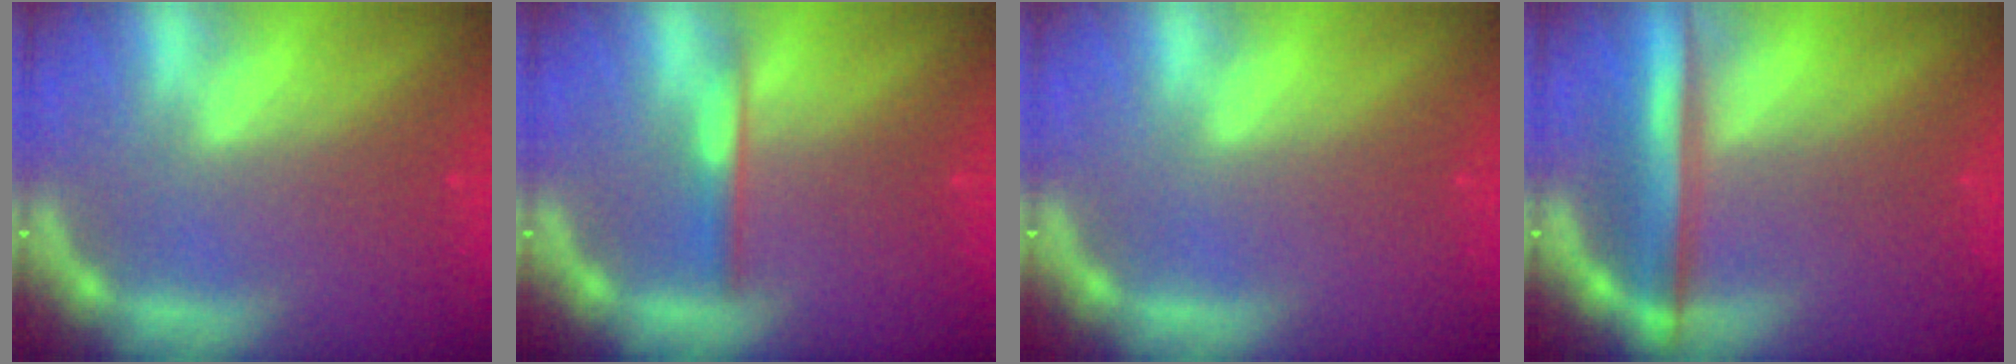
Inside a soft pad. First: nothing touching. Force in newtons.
{"total": 1.9}
{"total": 0.0}
{"total": 5.5}